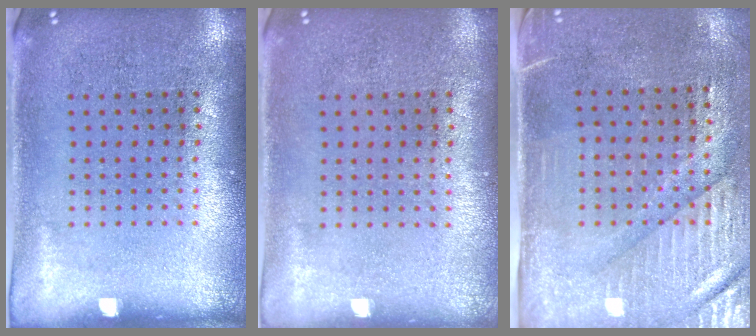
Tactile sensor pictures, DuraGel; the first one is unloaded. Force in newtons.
{"total": 0.0}
{"total": 3.2, "press": 2.9, "slide": 1.5}